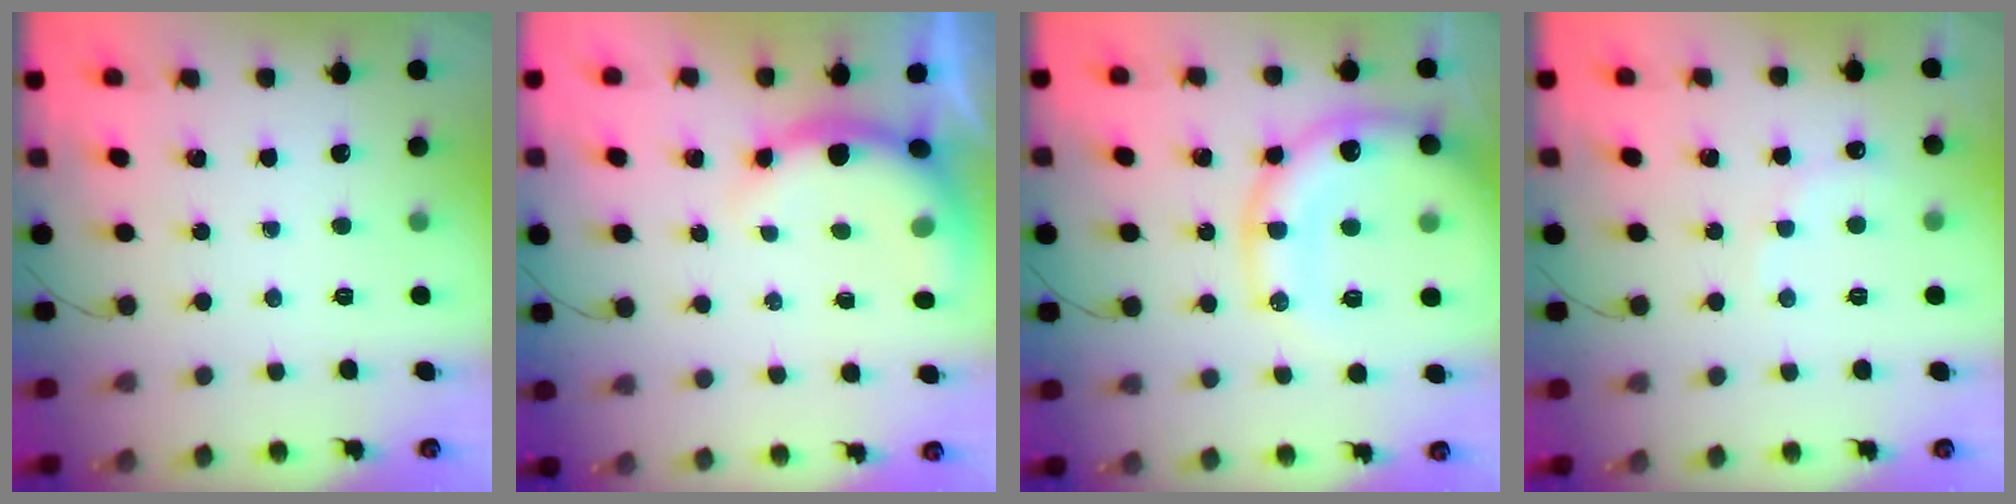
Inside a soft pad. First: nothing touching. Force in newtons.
{"total": 8.3, "press": 8.2, "slide": 1.0}
{"total": 19.7, "press": 19.3, "slide": 4.0}
{"total": 6.8, "press": 6.7, "slide": 1.2}